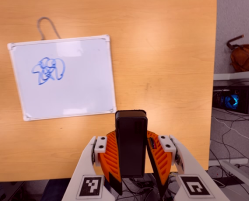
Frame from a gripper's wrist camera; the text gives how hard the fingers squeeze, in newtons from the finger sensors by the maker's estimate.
{"total": 8.1, "left": 7.6, "right": 8.7}